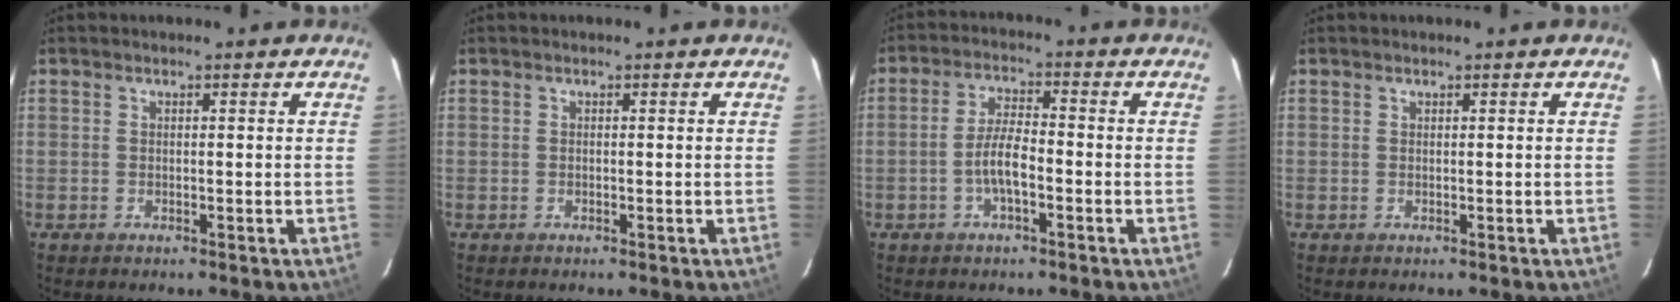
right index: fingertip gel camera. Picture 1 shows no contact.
{"total": 0.0}
{"total": 6.1, "force": [-2.4, 1.7, 5.4], "torque": [-0.109, 0.007, -0.044]}
{"total": 0.0}